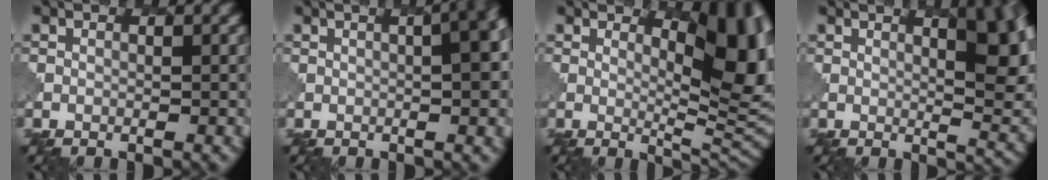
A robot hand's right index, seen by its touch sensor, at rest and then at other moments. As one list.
[{"total": 13.4, "force": [2.0, 6.9, 11.3], "torque": [-0.011, 0.061, -0.022]}, {"total": 9.1, "force": [2.8, 3.0, 8.1], "torque": [-0.107, -0.009, 0.043]}, {"total": 9.9, "force": [3.4, 3.7, 8.5], "torque": [-0.071, 0.012, 0.041]}]